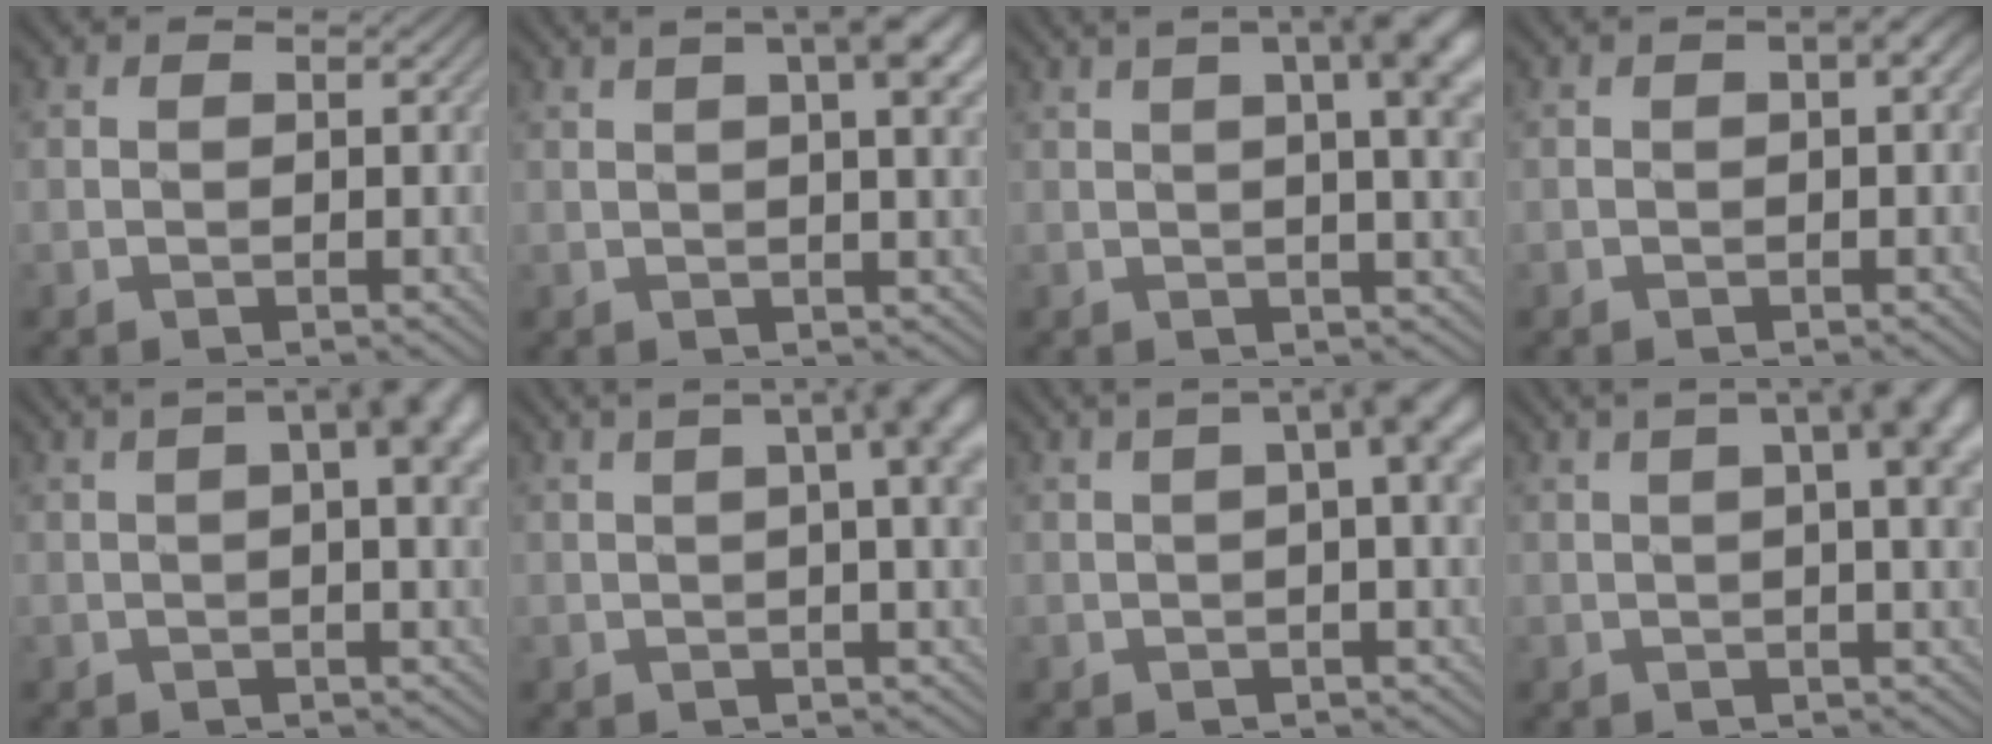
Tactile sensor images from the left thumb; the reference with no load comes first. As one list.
[{"total": 9.7, "force": [4.1, 2.7, 8.4], "torque": [-0.103, 0.027, 0.044]}, {"total": 14.1, "force": [5.1, 4.4, 12.3], "torque": [-0.135, 0.051, 0.051]}, {"total": 3.3, "force": [0.8, 1.2, 3.0], "torque": [-0.049, 0.007, 0.009]}, {"total": 12.0, "force": [4.3, 4.1, 10.5], "torque": [-0.132, 0.041, 0.039]}, {"total": 13.6, "force": [4.8, 4.5, 12.0], "torque": [-0.131, 0.060, 0.042]}, {"total": 10.3, "force": [3.2, 2.8, 9.4], "torque": [-0.125, 0.035, 0.031]}, {"total": 13.4, "force": [4.8, 4.4, 11.7], "torque": [-0.135, 0.051, 0.046]}]